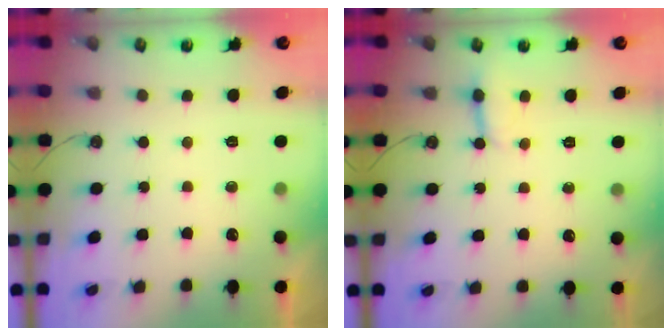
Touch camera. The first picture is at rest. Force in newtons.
{"total": 3.2, "press": 3.2, "slide": 0.2}